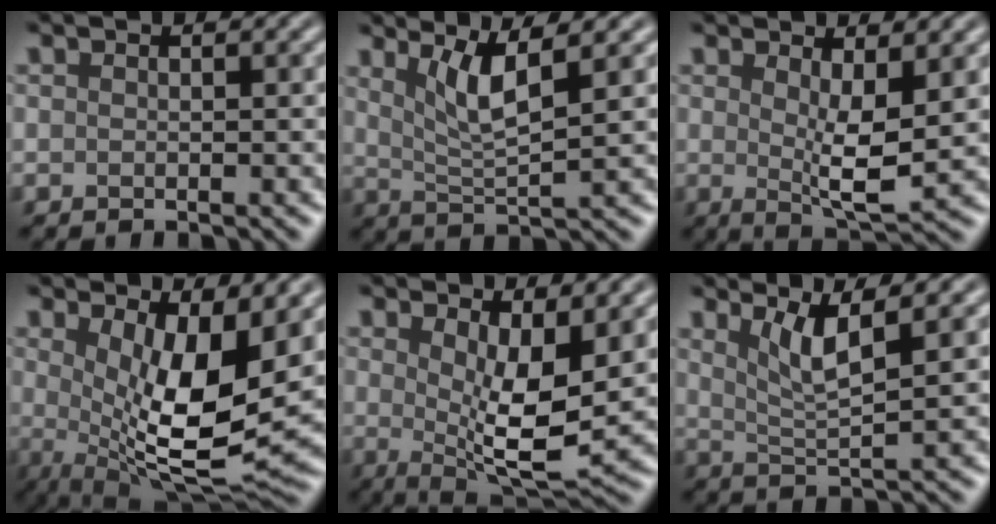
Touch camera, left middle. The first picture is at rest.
{"total": 4.2, "force": [2.0, 0.8, 3.6], "torque": [-0.066, -0.003, 0.041]}
{"total": 4.2, "force": [1.0, 1.1, 3.9], "torque": [-0.066, -0.016, 0.020]}
{"total": 10.7, "force": [1.7, 3.8, 9.9], "torque": [-0.162, -0.029, 0.034]}
{"total": 7.4, "force": [1.4, 2.6, 6.7], "torque": [-0.112, -0.015, 0.029]}
{"total": 3.8, "force": [2.0, 0.7, 3.2], "torque": [-0.056, -0.002, 0.040]}